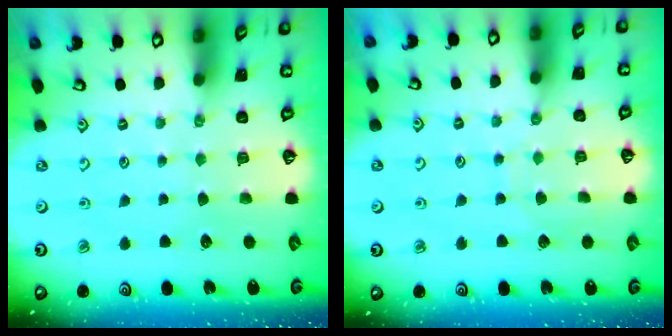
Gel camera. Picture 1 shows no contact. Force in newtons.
{"total": 6.3, "press": 6.3, "slide": 0.6}